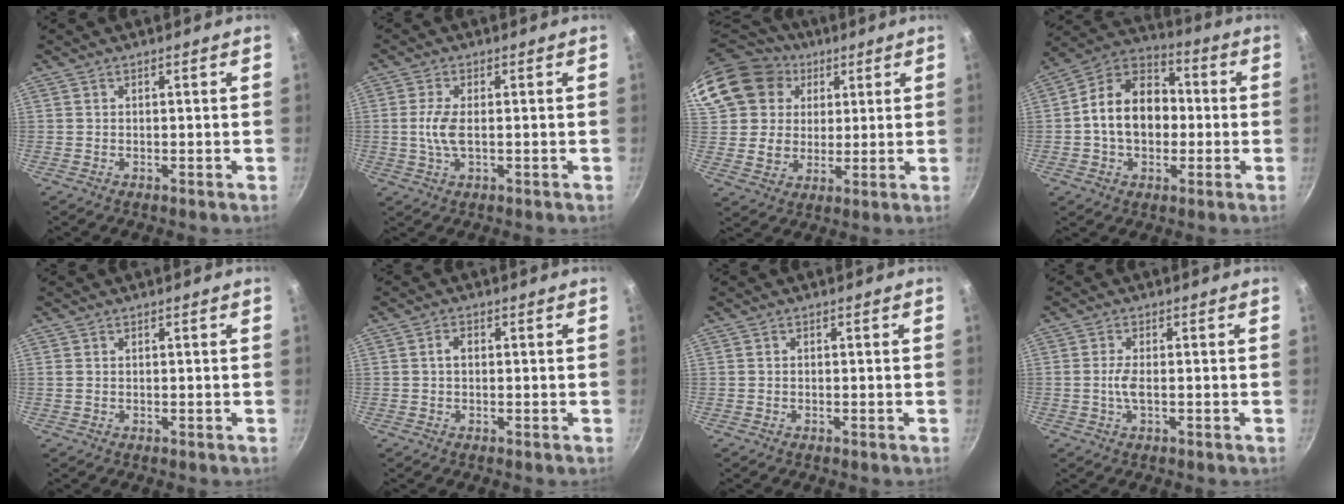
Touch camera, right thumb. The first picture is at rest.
{"total": 4.7, "force": [-0.3, 1.9, 4.3], "torque": [-0.100, 0.001, -0.009]}
{"total": 19.1, "force": [7.6, 16.0, 7.1], "torque": [-0.129, 0.015, 0.145]}
{"total": 15.0, "force": [-0.7, 11.0, 10.1], "torque": [-0.130, 0.036, -0.030]}
{"total": 0.5, "force": [0.1, 0.4, 0.3], "torque": [-0.006, 0.001, 0.002]}
{"total": 1.8, "force": [0.0, 1.2, 1.3], "torque": [-0.018, 0.007, -0.001]}
{"total": 0.0}
{"total": 2.9, "force": [-0.5, 1.1, 2.7], "torque": [-0.063, 0.004, -0.014]}